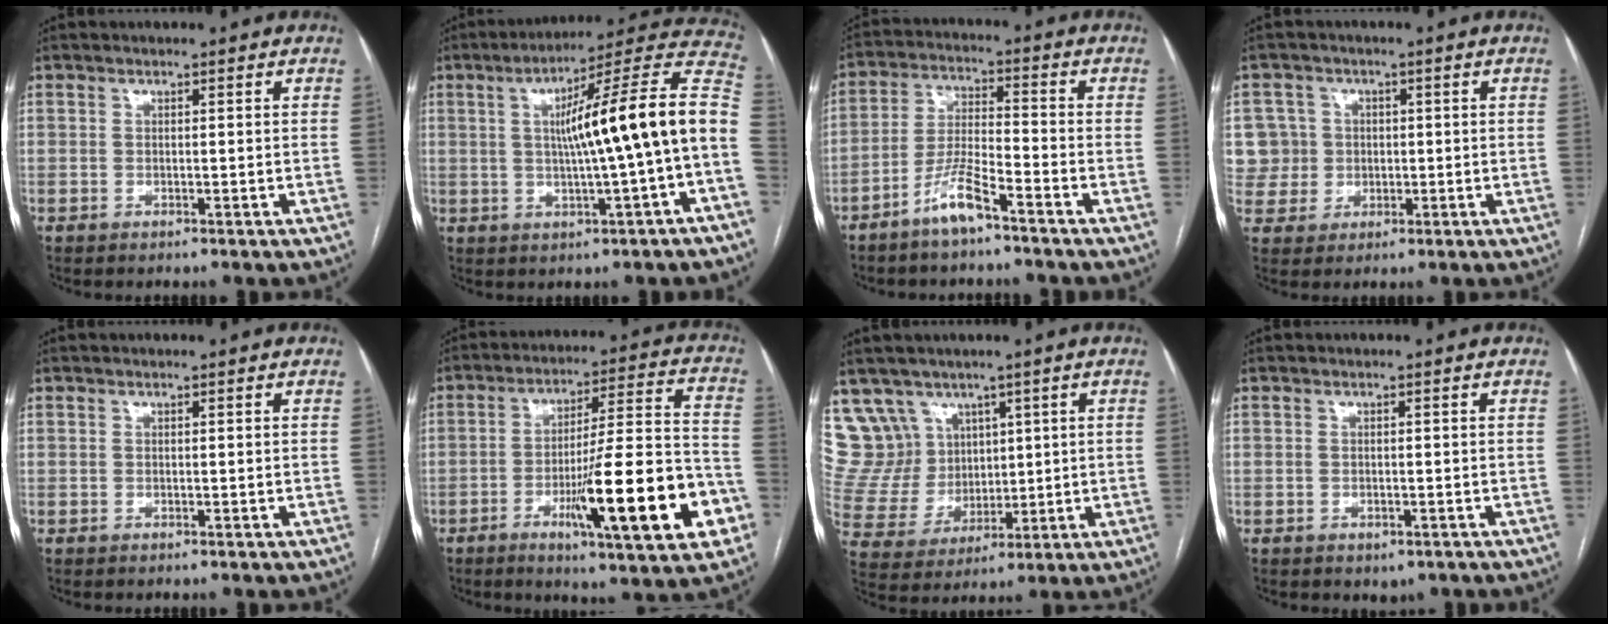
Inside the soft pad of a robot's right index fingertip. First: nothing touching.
{"total": 18.1, "force": [-0.2, -0.4, 18.1], "torque": [-0.247, 0.033, -0.007]}
{"total": 6.9, "force": [-4.9, 0.5, 4.9], "torque": [-0.104, -0.003, -0.098]}
{"total": 7.5, "force": [1.1, 7.4, 0.2], "torque": [-0.005, 0.031, 0.032]}
{"total": 0.0}
{"total": 20.3, "force": [-7.6, 2.0, 18.8], "torque": [-0.257, 0.000, -0.108]}
{"total": 12.3, "force": [7.7, 9.4, 1.6], "torque": [-0.056, 0.050, 0.176]}
{"total": 2.0, "force": [-1.1, 1.2, 1.0], "torque": [-0.011, -0.001, -0.005]}